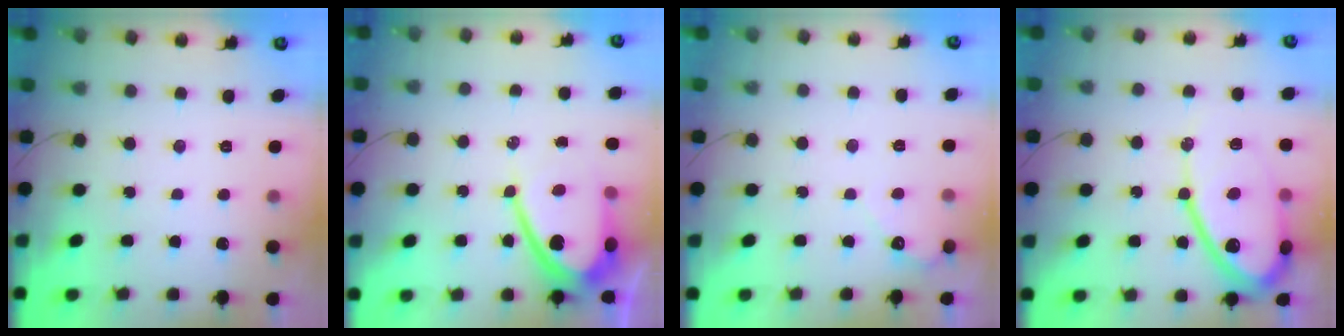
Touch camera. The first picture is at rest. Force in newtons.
{"total": 13.2, "press": 13.2, "slide": 1.0}
{"total": 2.7, "press": 2.7, "slide": 0.2}
{"total": 16.5, "press": 16.5, "slide": 1.1}